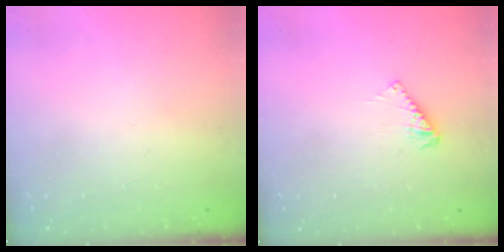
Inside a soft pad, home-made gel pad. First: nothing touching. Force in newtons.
{"total": 3.9, "press": 3.9, "slide": 0.2}